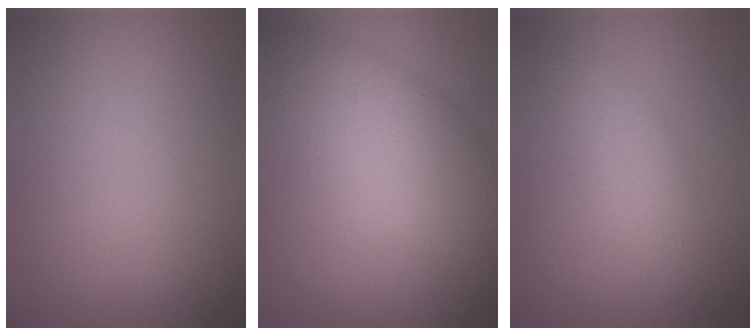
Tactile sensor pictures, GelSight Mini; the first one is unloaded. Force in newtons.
{"total": 7.9, "press": 7.9, "slide": 0.1}
{"total": 2.7, "press": 2.7, "slide": 0.0}